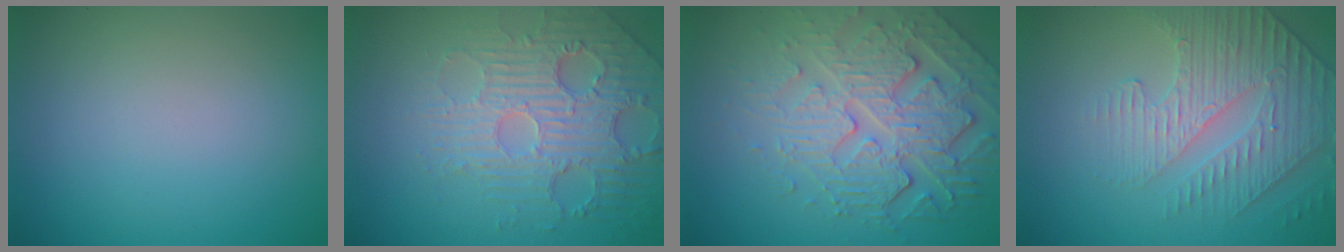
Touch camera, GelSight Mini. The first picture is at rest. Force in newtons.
{"total": 5.0, "press": 4.4, "slide": 2.4}
{"total": 6.9, "press": 5.1, "slide": 4.7}
{"total": 4.1, "press": 3.7, "slide": 1.8}